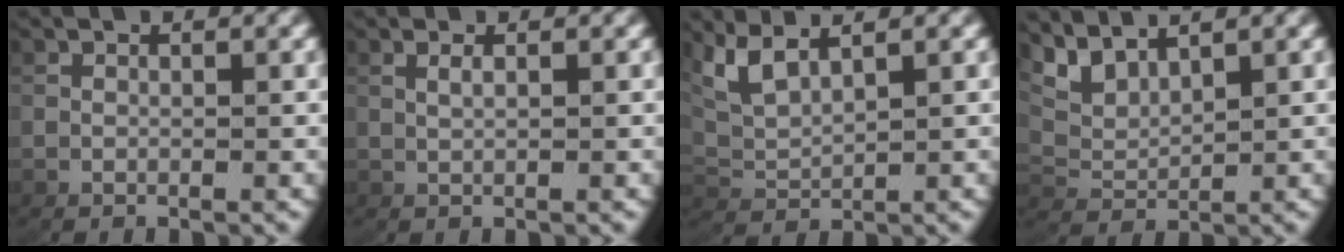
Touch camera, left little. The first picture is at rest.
{"total": 1.0, "force": [0.6, -0.6, 0.5], "torque": [-0.008, 0.002, 0.017]}
{"total": 4.2, "force": [2.2, 2.3, 2.7], "torque": [-0.082, -0.005, 0.050]}
{"total": 3.8, "force": [2.6, 1.8, 2.1], "torque": [-0.061, -0.004, 0.056]}